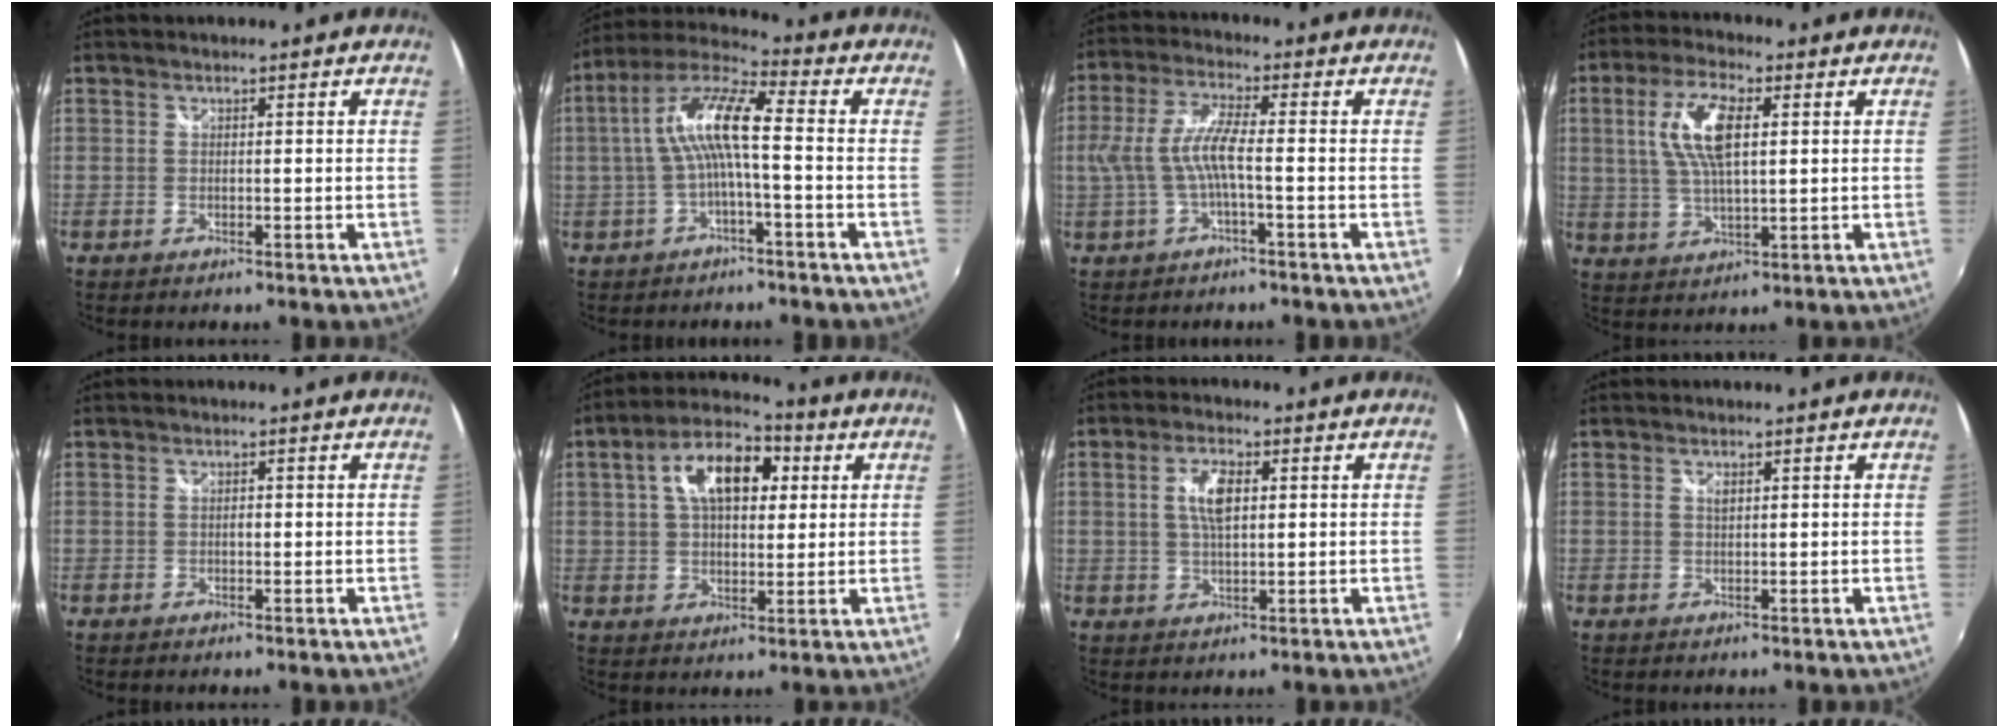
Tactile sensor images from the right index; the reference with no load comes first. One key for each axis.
{"total": 10.4, "fx": -0.7, "fy": 1.8, "fz": 10.2, "tx": -0.208, "ty": 0.021, "tz": -0.014}
{"total": 7.3, "fx": -1.5, "fy": 1.0, "fz": 7.1, "tx": -0.155, "ty": 0.002, "tz": -0.020}
{"total": 10.0, "fx": 2.3, "fy": 3.7, "fz": 8.9, "tx": -0.179, "ty": 0.010, "tz": 0.047}
{"total": 1.4, "fx": -0.3, "fy": 0.9, "fz": 1.0, "tx": -0.017, "ty": 0.002, "tz": -0.006}
{"total": 12.6, "fx": 3.8, "fy": 6.9, "fz": 9.9, "tx": -0.170, "ty": 0.033, "tz": 0.055}
{"total": 5.4, "fx": 1.1, "fy": 2.2, "fz": 4.8, "tx": -0.091, "ty": 0.006, "tz": 0.022}
{"total": 0.8, "fx": 0.4, "fy": 0.4, "fz": 0.6, "tx": -0.010, "ty": 0.002, "tz": 0.006}